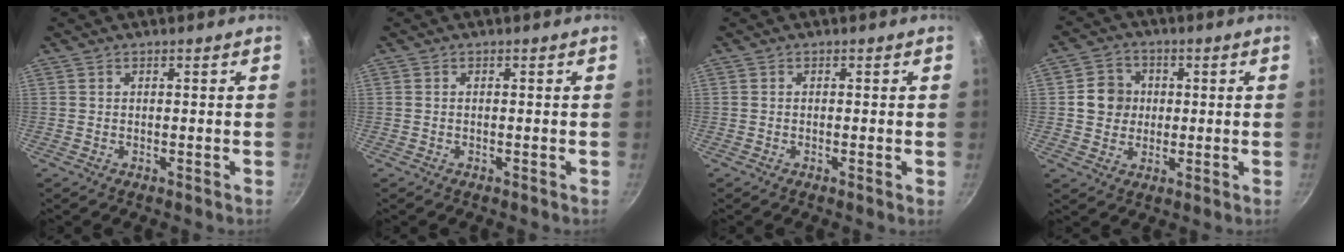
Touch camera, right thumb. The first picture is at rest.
{"total": 0.0}
{"total": 0.7, "force": [-0.3, -0.1, 0.7], "torque": [-0.011, -0.002, -0.008]}
{"total": 6.6, "force": [0.6, 6.1, 2.4], "torque": [-0.006, 0.006, 0.000]}